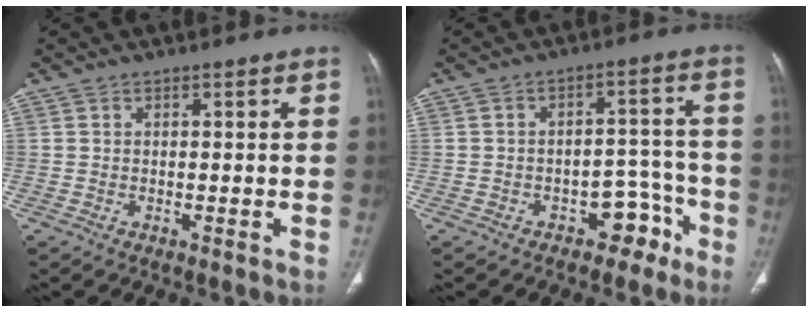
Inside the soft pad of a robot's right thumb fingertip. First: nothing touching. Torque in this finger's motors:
{"motor_torque": [4.74, 0.27, 0.90, -1.86, 0.38]}